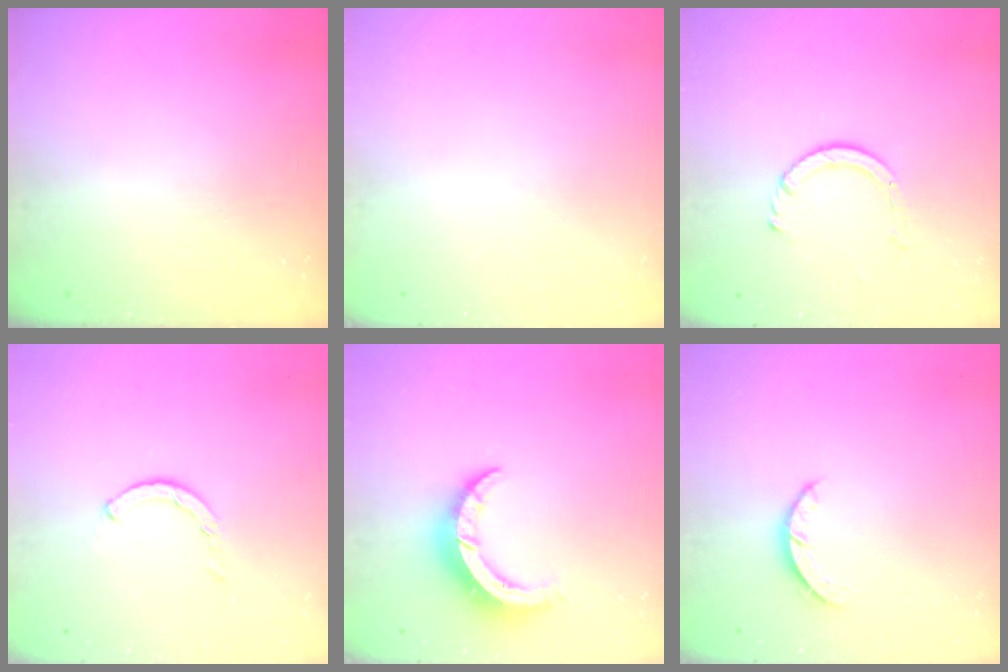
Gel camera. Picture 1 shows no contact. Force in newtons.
{"total": 0.0}
{"total": 4.6, "press": 4.5, "slide": 0.5}
{"total": 0.5, "press": 0.5, "slide": 0.2}
{"total": 7.1, "press": 7.1, "slide": 0.4}
{"total": 2.5, "press": 2.4, "slide": 0.4}